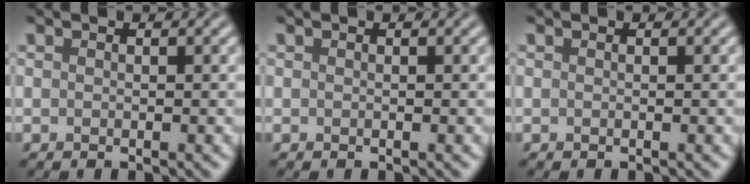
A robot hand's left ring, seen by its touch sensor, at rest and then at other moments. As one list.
[{"total": 0.0}, {"total": 0.0}]